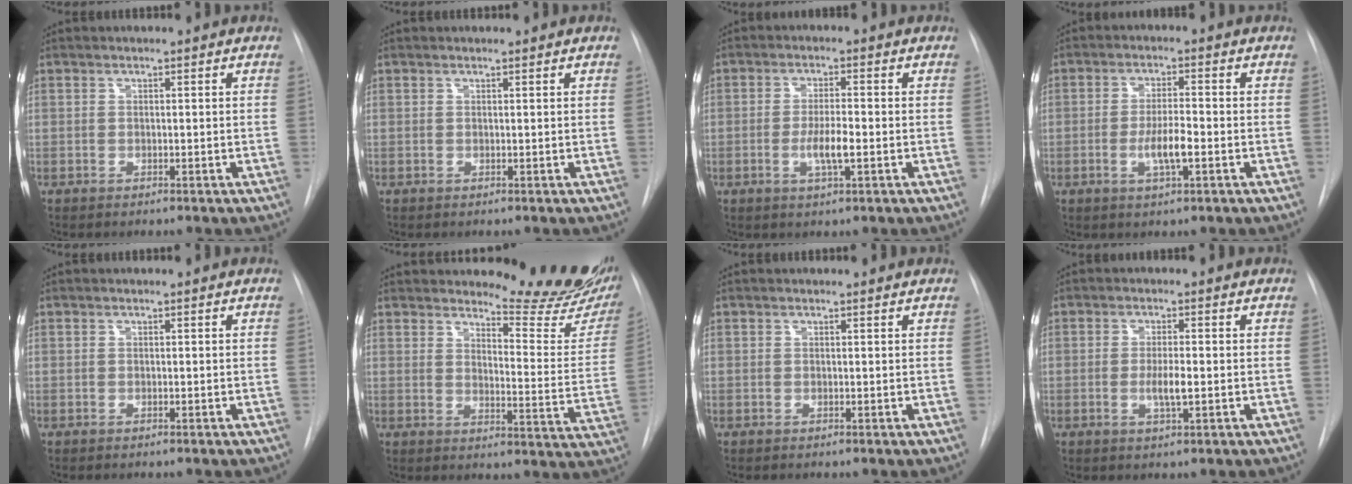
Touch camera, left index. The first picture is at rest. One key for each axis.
{"total": 0.7, "fx": 0.7, "fy": 0.0, "fz": 0.1, "tx": -0.007, "ty": 0.004, "tz": 0.012}
{"total": 4.4, "fx": -1.1, "fy": 0.7, "fz": 4.2, "tx": -0.081, "ty": -0.005, "tz": -0.018}
{"total": 4.9, "fx": -1.4, "fy": 0.9, "fz": 4.6, "tx": -0.088, "ty": -0.003, "tz": -0.023}
{"total": 0.0}
{"total": 15.0, "fx": 13.7, "fy": 1.6, "fz": 5.9, "tx": -0.068, "ty": -0.091, "tz": 0.158}
{"total": 1.0, "fx": 1.0, "fy": 0.2, "fz": 0.1, "tx": -0.011, "ty": 0.006, "tz": 0.010}
{"total": 3.2, "fx": -0.5, "fy": 0.5, "fz": 3.2, "tx": -0.061, "ty": -0.004, "tz": -0.007}